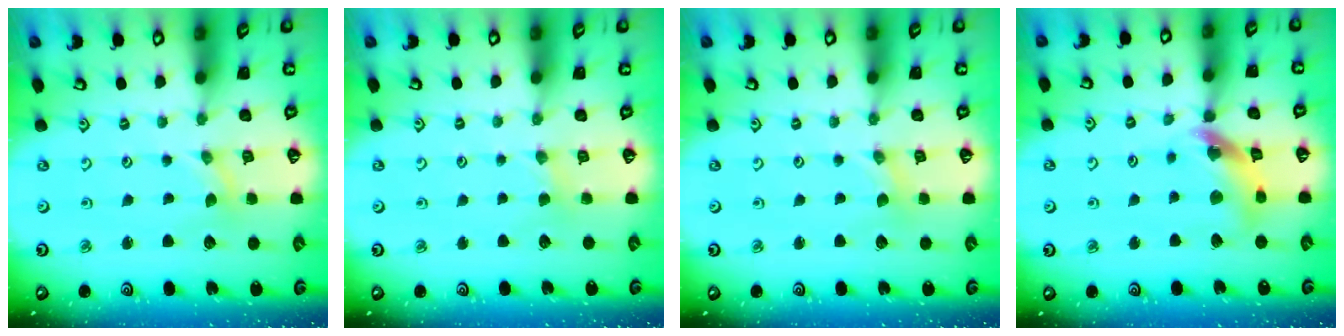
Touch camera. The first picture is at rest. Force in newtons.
{"total": 1.6, "press": 1.6, "slide": 0.4}
{"total": 0.0}
{"total": 13.1, "press": 13.0, "slide": 1.7}